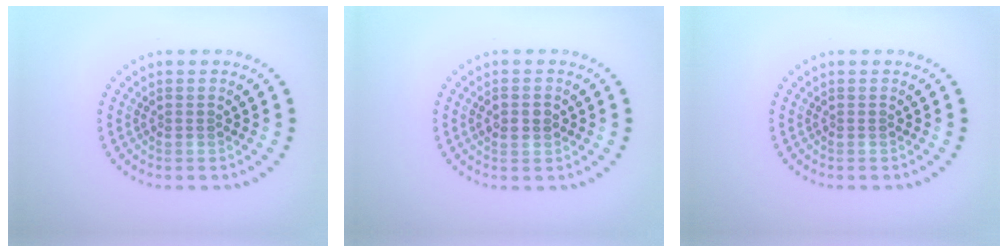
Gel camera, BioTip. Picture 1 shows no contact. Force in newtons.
{"total": 2.1, "press": 2.1, "slide": 0.2}
{"total": 0.0}